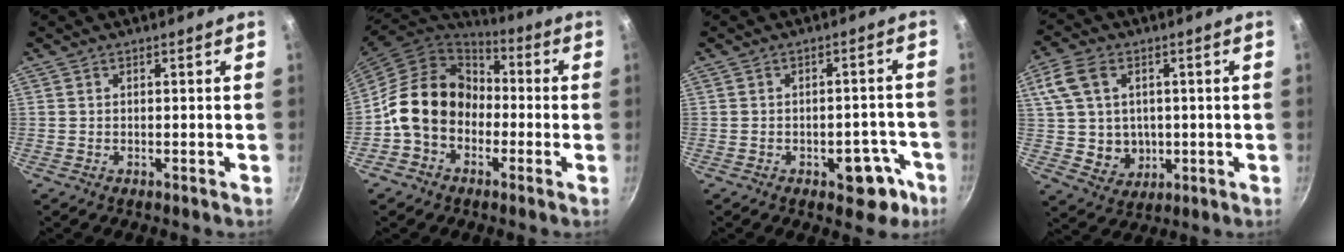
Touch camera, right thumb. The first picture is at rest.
{"total": 15.4, "force": [-2.1, 12.5, 8.8], "torque": [-0.121, 0.048, -0.051]}
{"total": 8.2, "force": [-3.9, 4.7, 5.4], "torque": [-0.017, 0.035, -0.040]}
{"total": 11.0, "force": [1.9, 8.8, 6.4], "torque": [-0.103, -0.007, 0.043]}